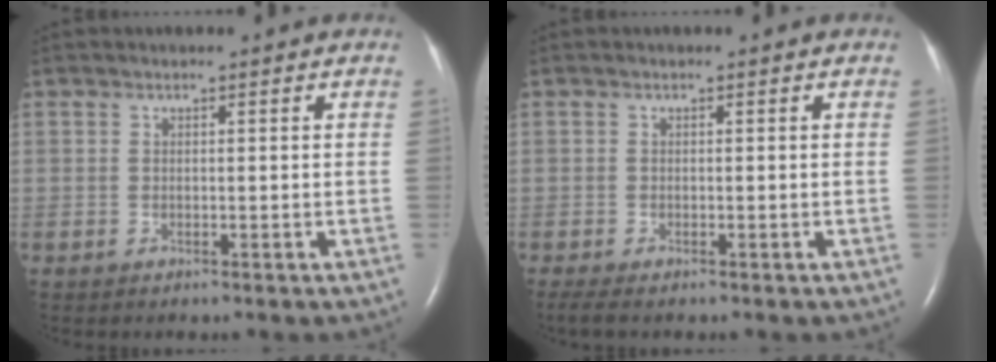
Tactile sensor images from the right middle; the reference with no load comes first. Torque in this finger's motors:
{"motor_torque": [0.07, -0.07, -0.01, 0.00]}